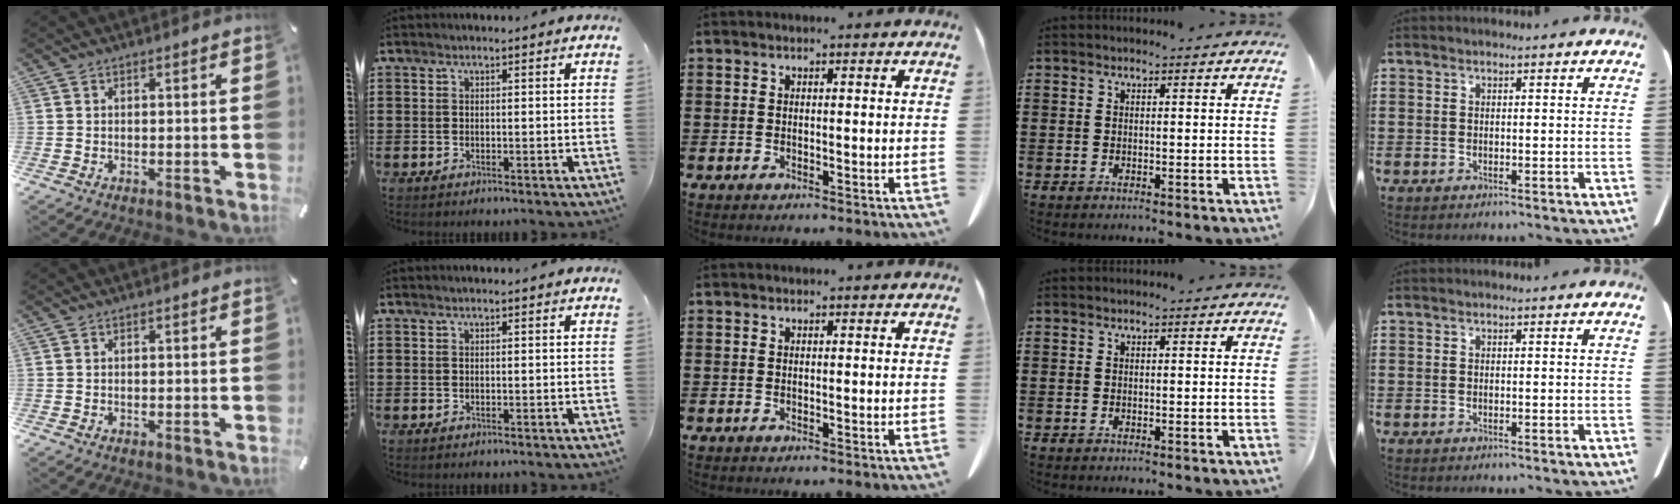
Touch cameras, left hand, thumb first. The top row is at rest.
{}